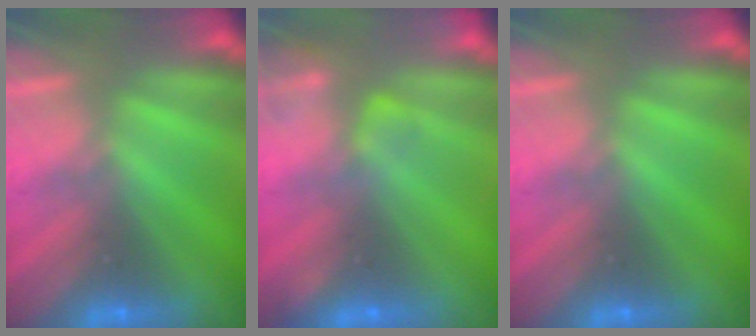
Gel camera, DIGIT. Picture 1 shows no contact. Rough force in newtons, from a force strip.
{"total": 2.4}
{"total": 0.0}